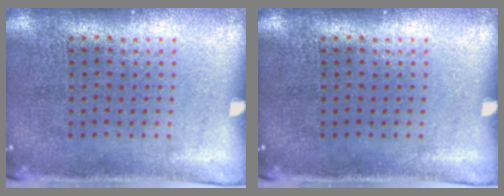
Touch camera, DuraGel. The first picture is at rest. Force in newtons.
{"total": 0.0}